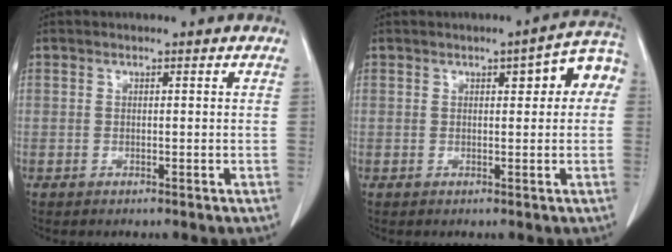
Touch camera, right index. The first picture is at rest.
{"total": 6.4, "force": [1.7, 1.9, 5.8], "torque": [-0.063, 0.027, 0.013]}